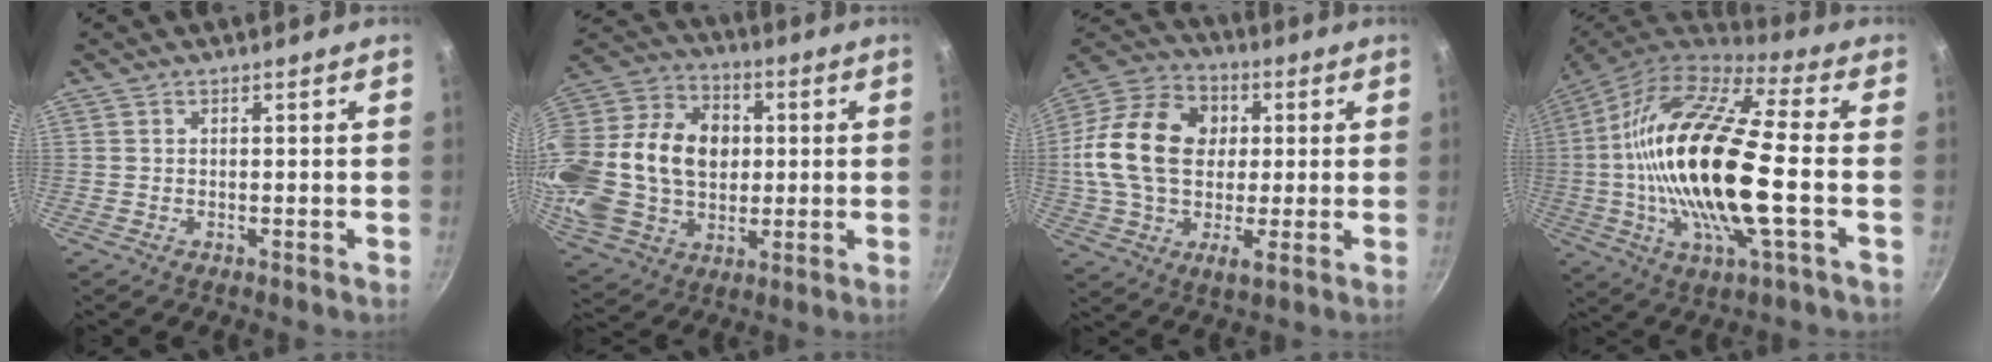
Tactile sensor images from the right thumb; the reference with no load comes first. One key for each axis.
{"total": 28.3, "fx": 2.1, "fy": 21.1, "fz": 18.7, "tx": -0.372, "ty": 0.027, "tz": 0.040}
{"total": 20.4, "fx": 2.4, "fy": 14.4, "fz": 14.3, "tx": -0.243, "ty": 0.018, "tz": 0.022}
{"total": 25.4, "fx": -2.0, "fy": 8.0, "fz": 24.1, "tx": -0.469, "ty": 0.019, "tz": -0.052}